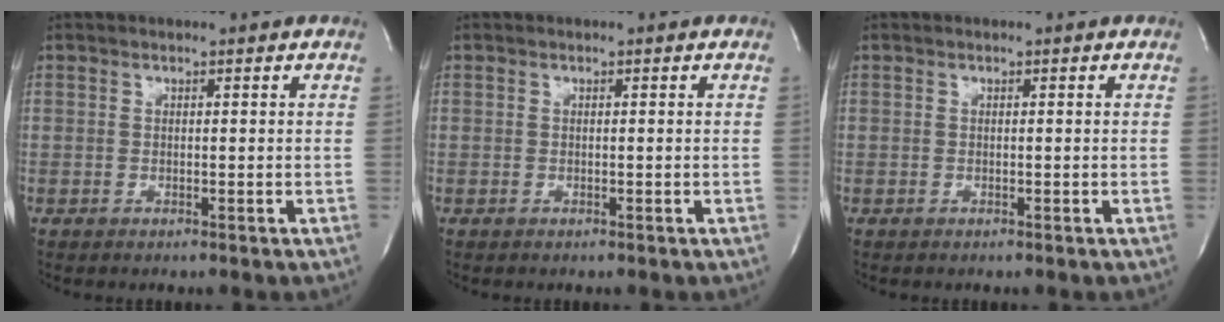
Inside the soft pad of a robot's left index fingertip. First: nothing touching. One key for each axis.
{"total": 0.0}
{"total": 0.0}